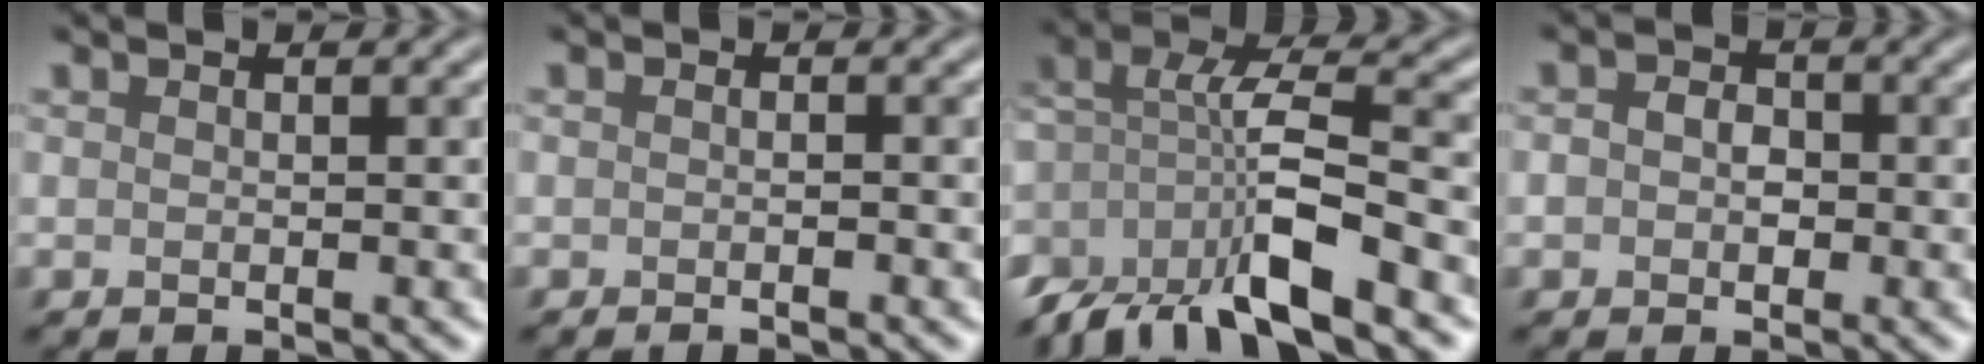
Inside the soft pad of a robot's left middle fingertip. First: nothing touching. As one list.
[{"total": 0.6, "force": [-0.4, 0.1, 0.5], "torque": [-0.004, -0.001, -0.005]}, {"total": 8.0, "force": [-4.5, 2.2, 6.2], "torque": [-0.102, 0.006, -0.095]}, {"total": 2.3, "force": [0.0, 1.9, 1.3], "torque": [-0.010, 0.003, -0.012]}]